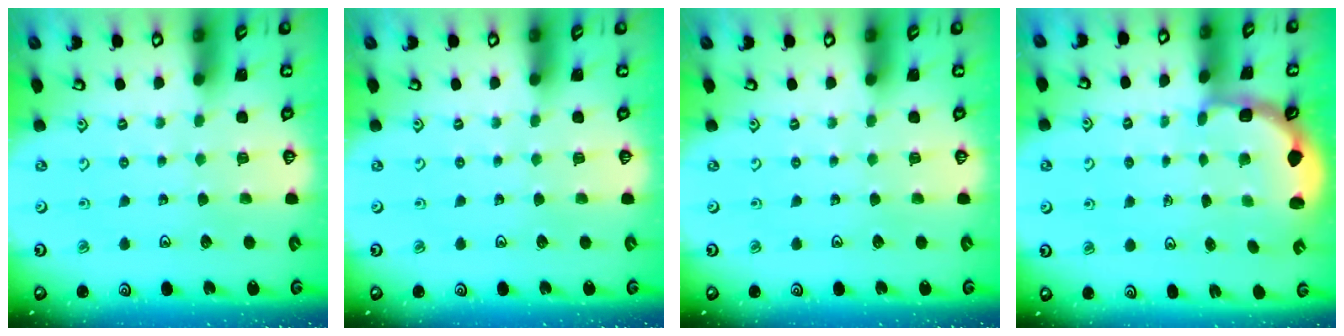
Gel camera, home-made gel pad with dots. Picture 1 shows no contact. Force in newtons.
{"total": 0.0}
{"total": 0.0}
{"total": 2.7, "press": 2.1, "slide": 1.7}